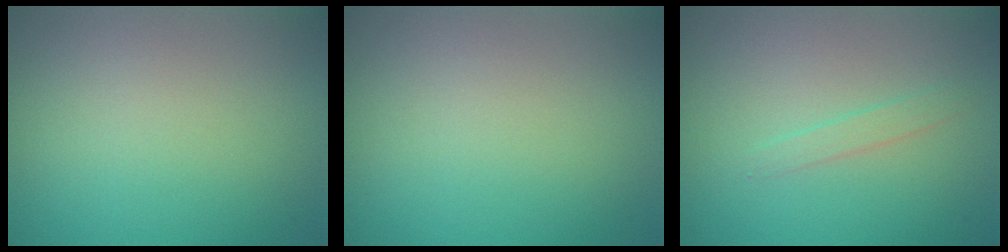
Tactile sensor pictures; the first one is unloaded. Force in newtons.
{"total": 0.0}
{"total": 0.9, "press": 0.9, "slide": 0.2}